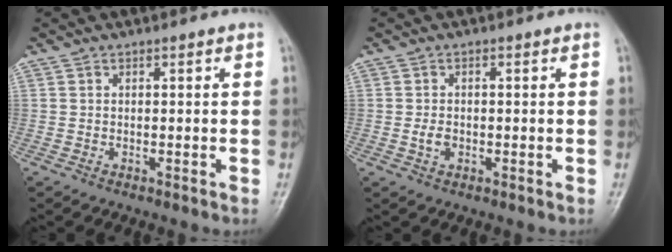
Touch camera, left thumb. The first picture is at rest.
{"total": 2.2, "force": [-0.4, 1.6, 1.5], "torque": [-0.023, 0.001, -0.008]}